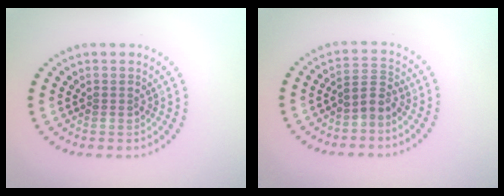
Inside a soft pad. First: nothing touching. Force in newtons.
{"total": 2.3, "press": 1.5, "slide": 1.7}